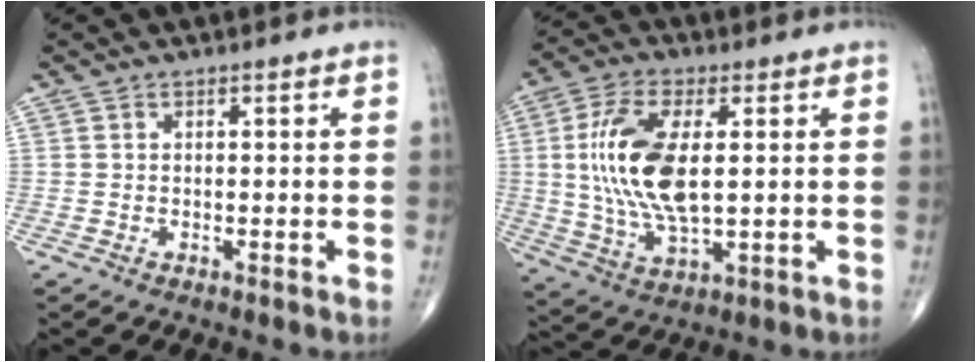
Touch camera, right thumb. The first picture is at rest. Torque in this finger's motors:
{"motor_torque": [1.72, 2.99, 1.67, -0.31, 0.21]}